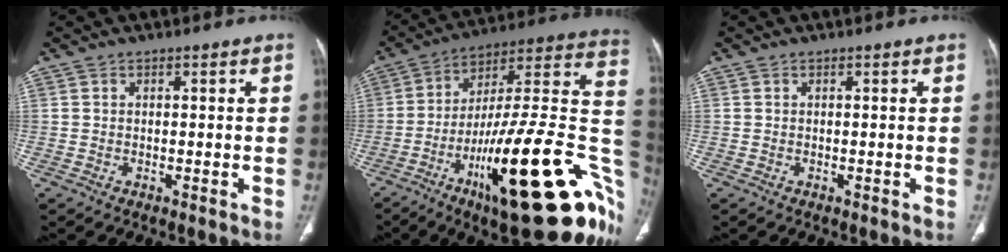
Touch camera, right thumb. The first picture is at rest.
{"total": 36.3, "force": [-11.9, 10.0, 32.8], "torque": [-0.377, 0.051, -0.178]}
{"total": 0.0}